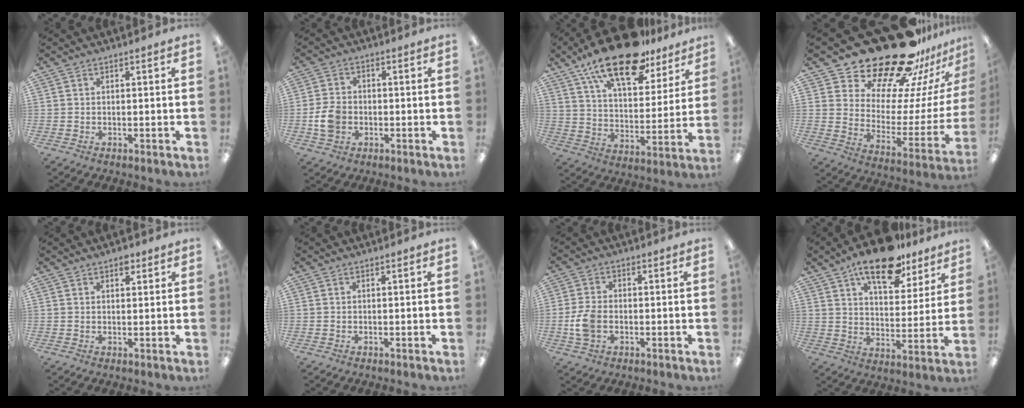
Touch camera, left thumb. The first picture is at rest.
{"total": 6.5, "force": [-1.2, 5.1, 3.8], "torque": [-0.069, 0.009, -0.022]}
{"total": 20.9, "force": [14.7, 8.3, 12.3], "torque": [-0.208, -0.077, 0.254]}
{"total": 26.9, "force": [22.6, 9.9, 10.8], "torque": [-0.161, -0.169, 0.401]}
{"total": 2.3, "force": [1.7, 1.2, 1.0], "torque": [-0.006, -0.005, 0.028]}
{"total": 0.0}
{"total": 6.8, "force": [-1.3, 4.6, 4.9], "torque": [-0.105, 0.008, -0.024]}
{"total": 16.5, "force": [11.9, 6.9, 9.1], "torque": [-0.139, -0.059, 0.202]}